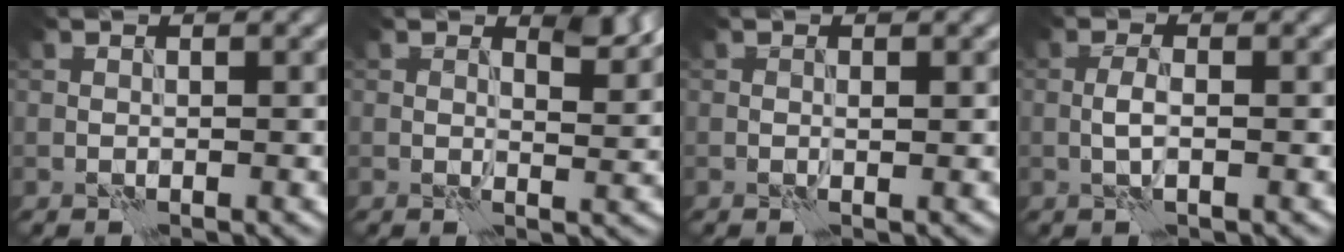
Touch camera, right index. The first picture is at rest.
{"total": 2.1, "force": [1.3, 0.8, 1.5], "torque": [-0.021, -0.008, 0.019]}
{"total": 0.7, "force": [0.0, 0.3, 0.6], "torque": [-0.009, -0.002, 0.000]}
{"total": 1.7, "force": [-0.3, 0.5, 1.6], "torque": [-0.035, 0.004, -0.010]}